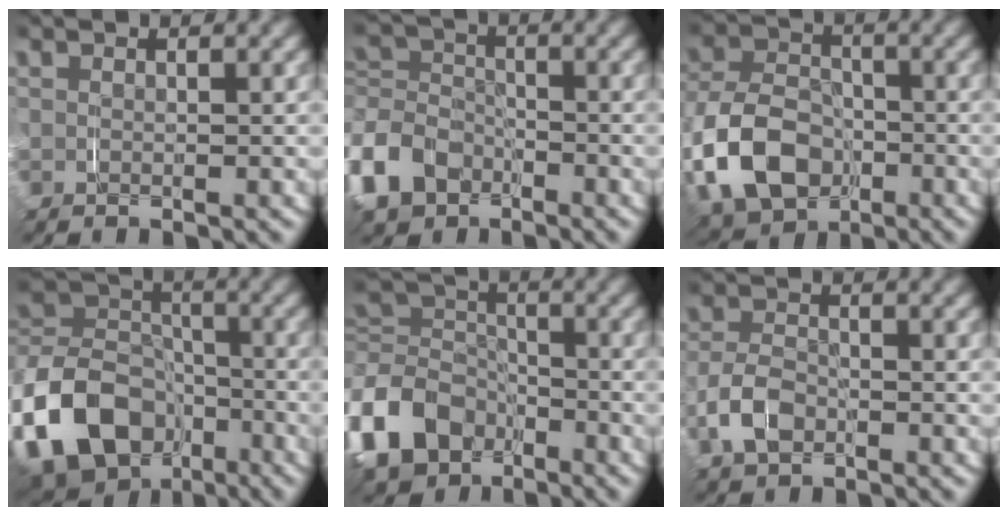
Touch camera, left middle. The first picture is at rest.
{"total": 7.6, "force": [-3.1, 6.5, 2.7], "torque": [-0.090, -0.027, -0.049]}
{"total": 10.4, "force": [-2.7, 8.2, 5.8], "torque": [-0.130, -0.024, -0.043]}
{"total": 19.7, "force": [-8.4, 16.4, 6.9], "torque": [-0.179, -0.055, -0.149]}
{"total": 9.4, "force": [-3.7, 7.8, 3.7], "torque": [-0.095, -0.028, -0.065]}
{"total": 3.7, "force": [-1.4, 2.6, 2.2], "torque": [-0.057, -0.002, -0.025]}